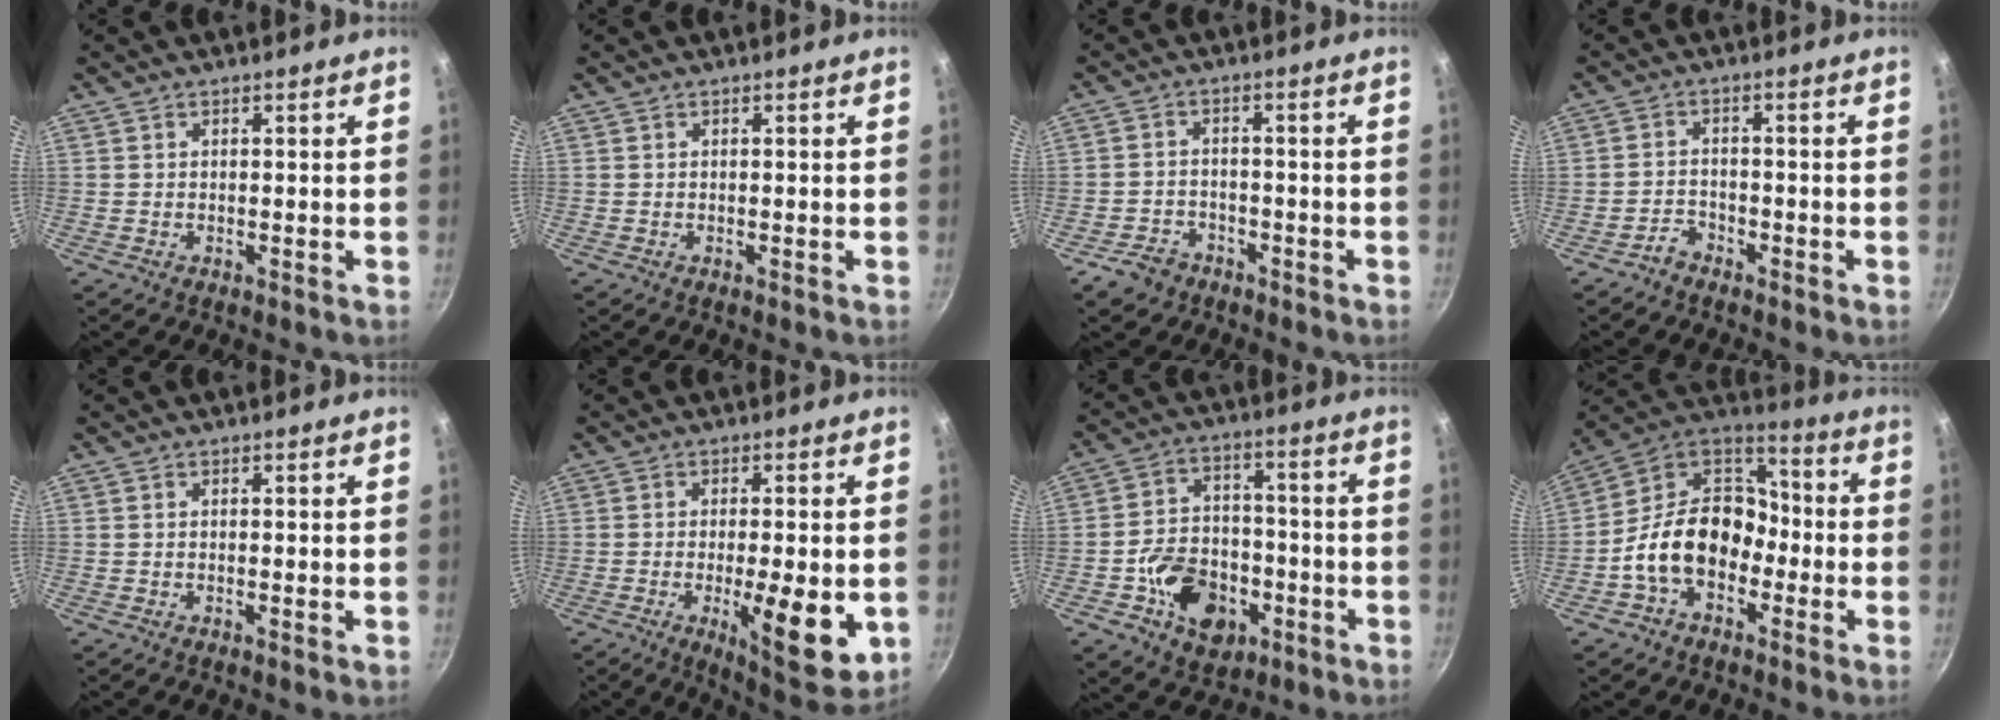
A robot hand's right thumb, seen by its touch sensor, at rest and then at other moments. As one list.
[{"total": 0.0}, {"total": 4.9, "force": [-3.2, 3.4, 1.3], "torque": [-0.020, 0.037, -0.052]}, {"total": 2.7, "force": [-2.2, 1.4, 0.6], "torque": [-0.007, 0.026, -0.040]}, {"total": 0.7, "force": [-0.2, 0.0, 0.6], "torque": [-0.011, -0.001, -0.006]}, {"total": 13.2, "force": [-3.1, 3.9, 12.2], "torque": [-0.163, -0.002, -0.037]}, {"total": 14.6, "force": [-5.4, 10.7, 8.4], "torque": [-0.101, 0.041, -0.082]}, {"total": 16.9, "force": [-5.0, 12.1, 10.8], "torque": [-0.139, 0.065, -0.109]}]